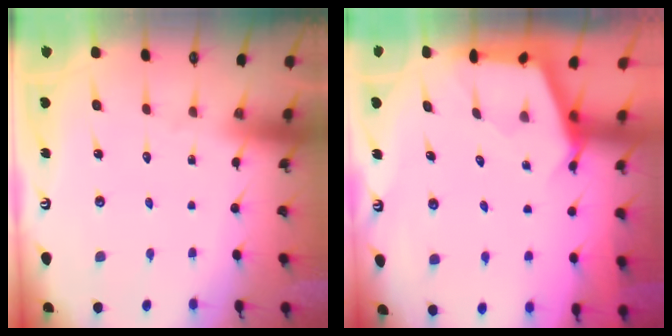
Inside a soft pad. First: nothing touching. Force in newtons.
{"total": 2.6, "press": 2.6, "slide": 0.4}